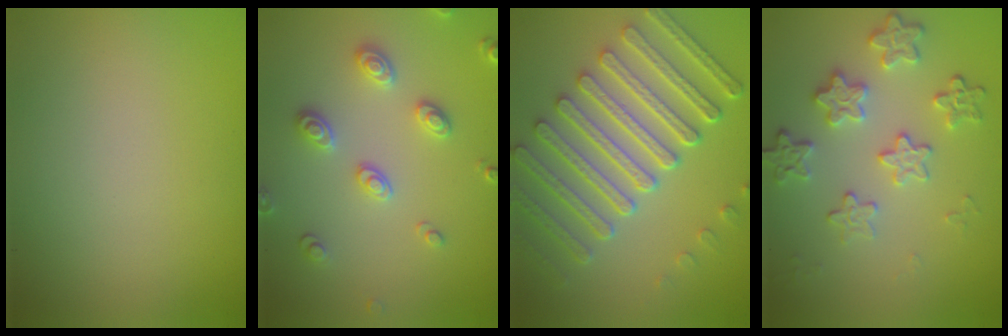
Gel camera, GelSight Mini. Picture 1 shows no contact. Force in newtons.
{"total": 2.8, "press": 2.7, "slide": 0.8}
{"total": 7.7, "press": 6.1, "slide": 4.8}
{"total": 3.9, "press": 3.3, "slide": 1.9}